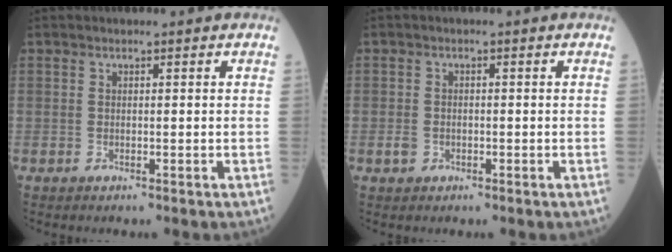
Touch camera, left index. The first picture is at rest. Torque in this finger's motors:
{"motor_torque": [-0.11, 0.07, 0.09, 0.03]}